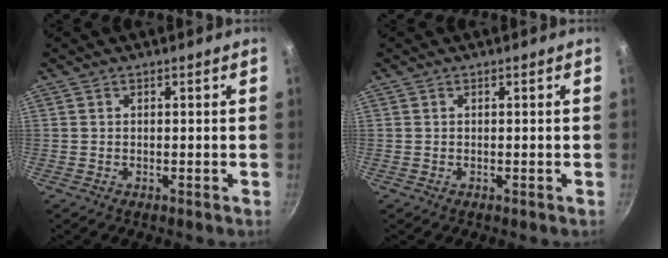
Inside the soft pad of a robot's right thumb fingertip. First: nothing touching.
{"total": 0.0}